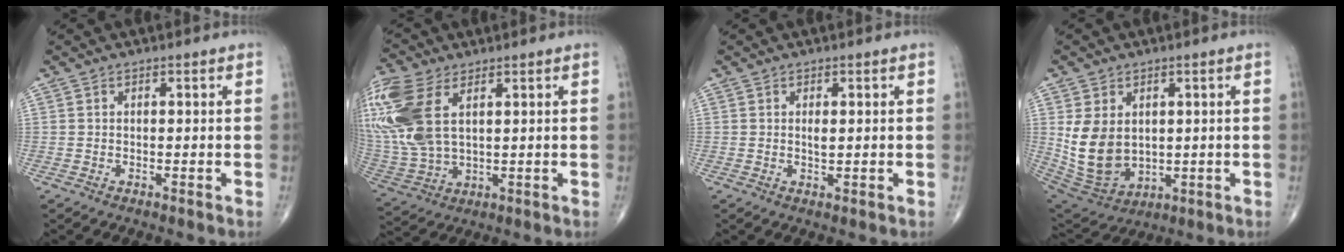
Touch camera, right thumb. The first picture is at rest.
{"total": 19.3, "force": [6.4, 10.8, 14.6], "torque": [-0.369, -0.004, 0.129]}
{"total": 1.5, "force": [0.2, 0.5, 1.4], "torque": [-0.024, -0.004, 0.005]}
{"total": 11.8, "force": [1.4, 8.6, 8.0], "torque": [-0.136, -0.015, 0.053]}